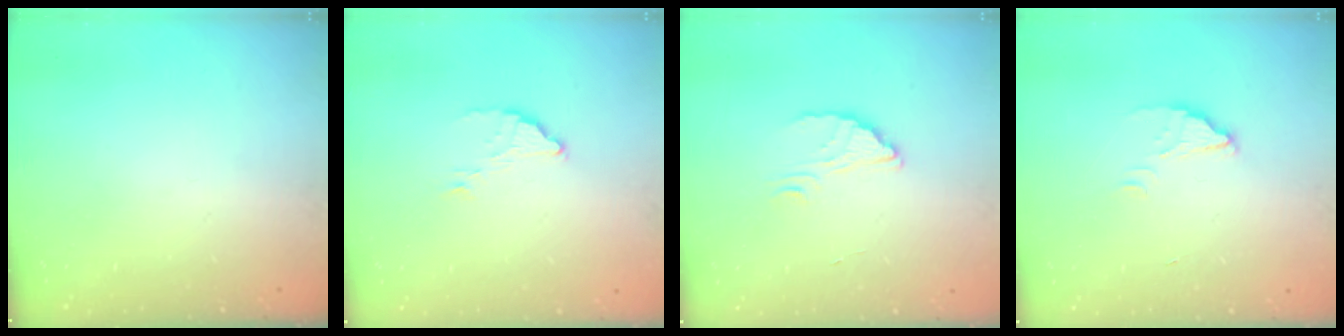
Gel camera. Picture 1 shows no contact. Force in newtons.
{"total": 3.3, "press": 3.3, "slide": 0.1}
{"total": 2.7, "press": 2.7, "slide": 0.2}
{"total": 2.7, "press": 2.7, "slide": 0.1}